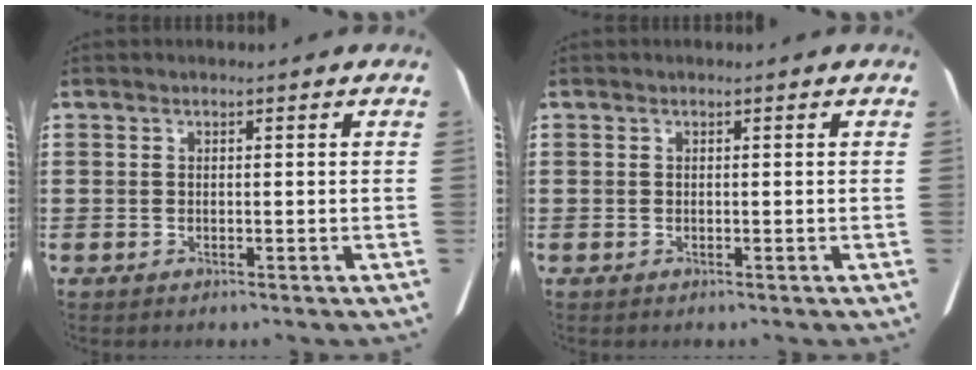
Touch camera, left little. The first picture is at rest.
{"total": 0.0}